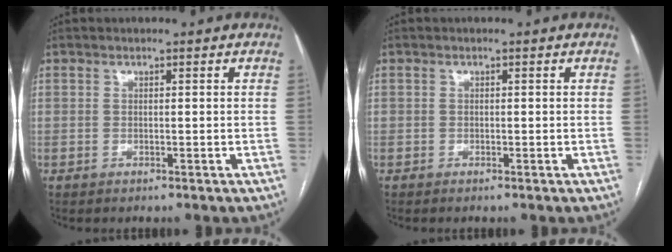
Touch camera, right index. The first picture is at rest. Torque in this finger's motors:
{"motor_torque": [-0.08, -0.06, 0.02, 0.00]}